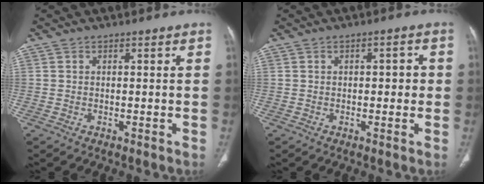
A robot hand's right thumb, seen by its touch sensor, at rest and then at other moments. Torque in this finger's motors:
{"motor_torque": [0.07, -0.25, -0.12, -0.15, 0.09]}